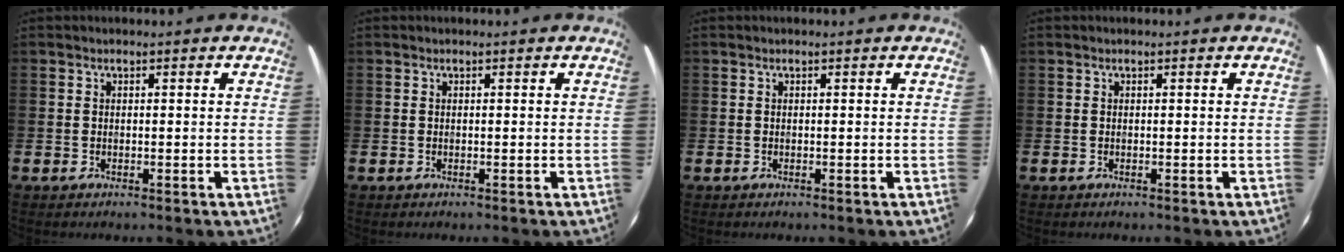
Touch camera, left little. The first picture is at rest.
{"total": 0.0}
{"total": 0.0}
{"total": 0.0}